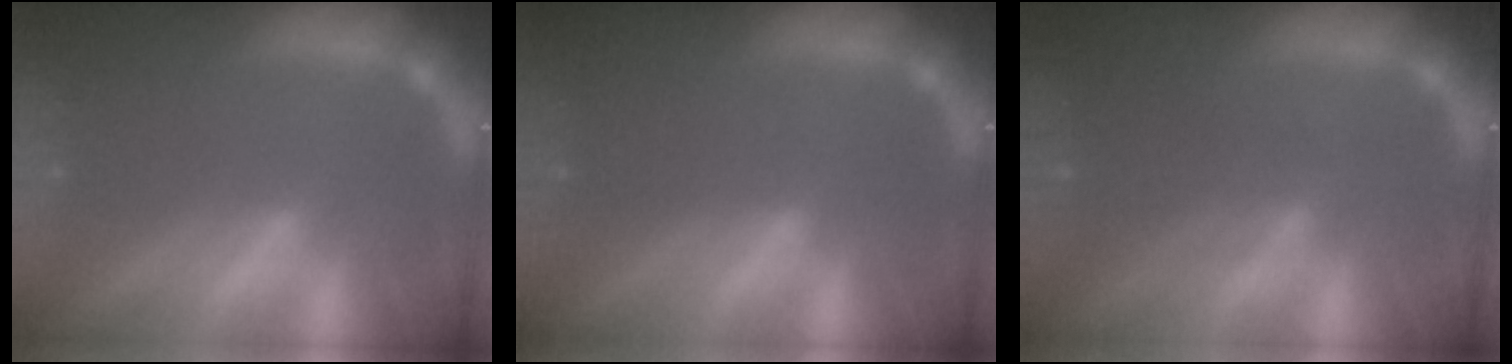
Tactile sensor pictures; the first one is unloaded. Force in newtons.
{"total": 0.0}
{"total": 3.6}